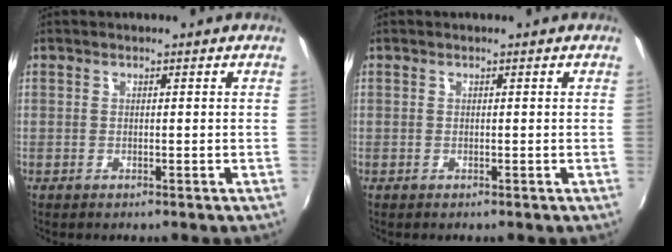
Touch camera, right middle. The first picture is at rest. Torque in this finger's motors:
{"motor_torque": [0.00, 0.00, 0.00, 0.00]}